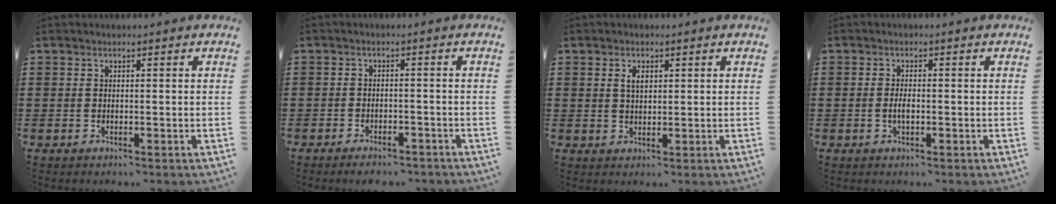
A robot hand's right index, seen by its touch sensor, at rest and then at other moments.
{"total": 2.2, "force": [-2.1, 0.4, 0.4], "torque": [-0.011, 0.001, -0.043]}
{"total": 1.9, "force": [0.9, 0.7, 1.5], "torque": [-0.032, 0.004, 0.015]}
{"total": 2.1, "force": [-0.4, 0.8, 1.9], "torque": [-0.034, 0.000, -0.008]}